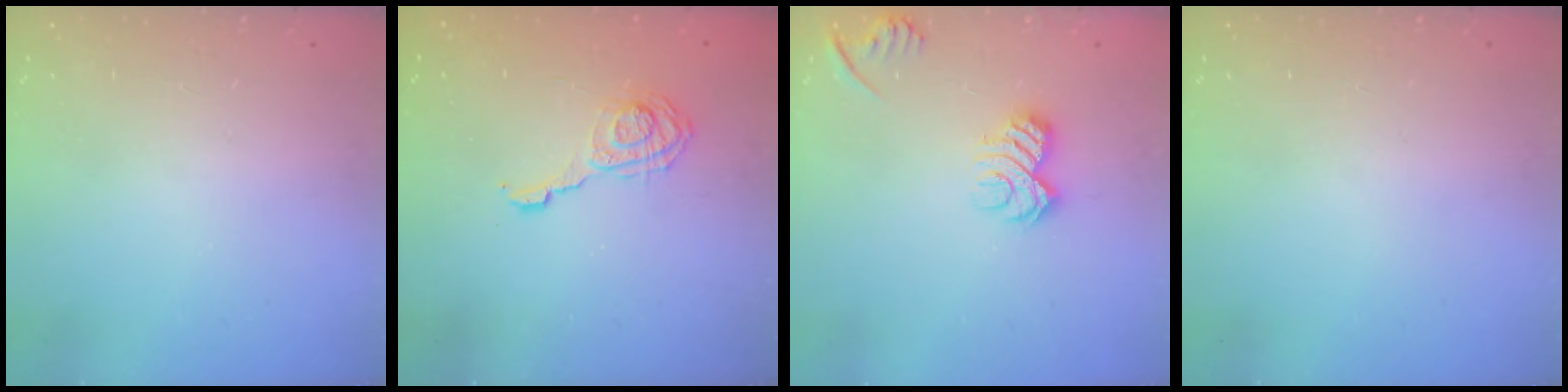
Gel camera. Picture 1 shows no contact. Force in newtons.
{"total": 7.8, "press": 7.8, "slide": 0.2}
{"total": 10.4, "press": 10.3, "slide": 1.3}
{"total": 0.0}